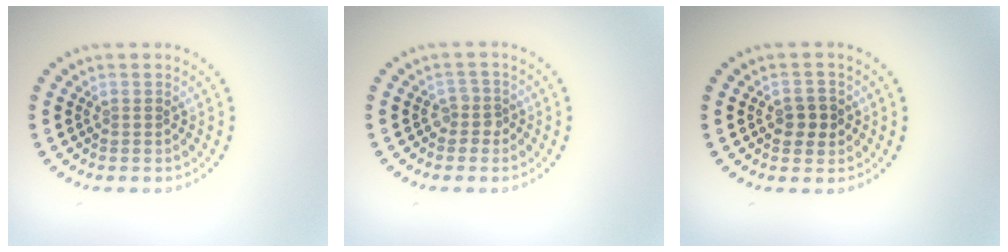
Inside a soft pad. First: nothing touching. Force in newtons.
{"total": 1.4, "press": 1.2, "slide": 0.8}
{"total": 2.2, "press": 2.2, "slide": 0.2}